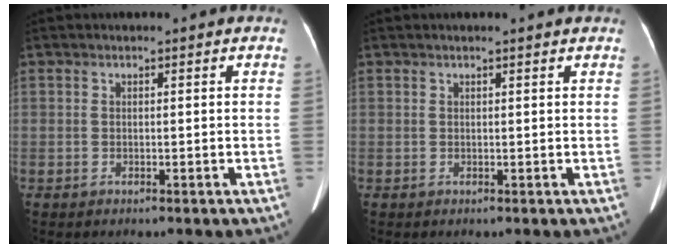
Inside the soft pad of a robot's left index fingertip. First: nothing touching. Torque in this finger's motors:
{"motor_torque": [0.02, 0.15, -0.07, -0.02]}